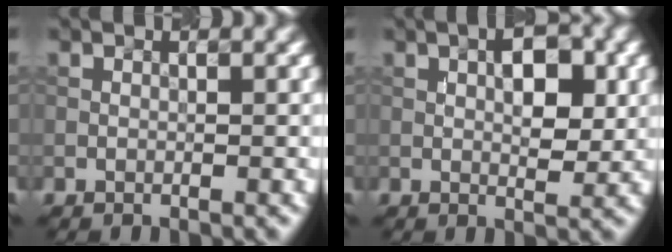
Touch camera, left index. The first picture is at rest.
{"total": 4.1, "force": [0.7, 1.9, 3.6], "torque": [-0.051, 0.000, 0.009]}